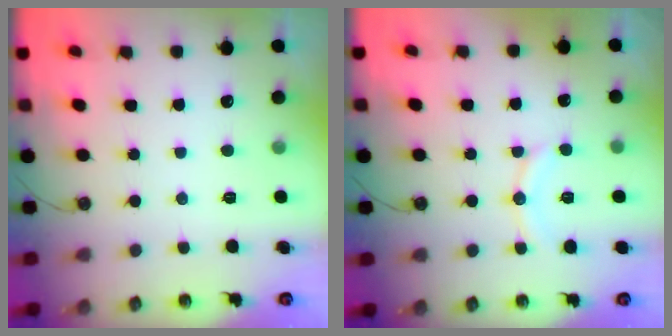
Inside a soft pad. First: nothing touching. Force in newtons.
{"total": 9.6, "press": 9.5, "slide": 1.0}